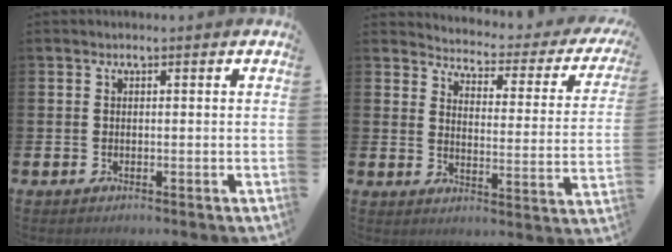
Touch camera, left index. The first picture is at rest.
{"total": 3.4, "force": [3.2, 1.0, 0.7], "torque": [-0.031, -0.036, 0.044]}